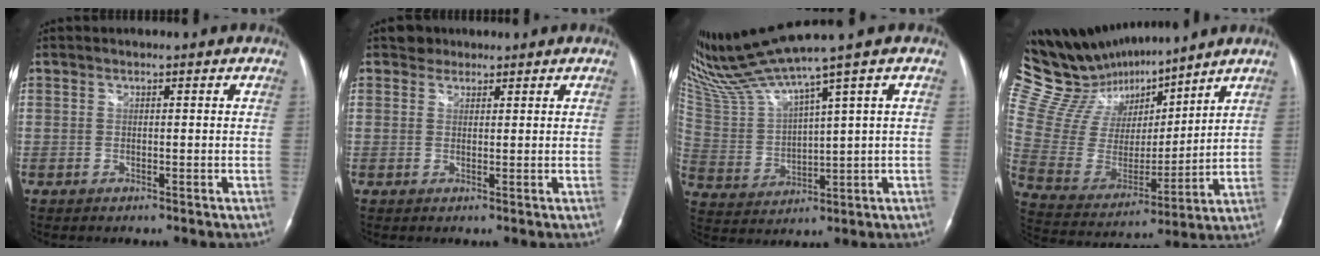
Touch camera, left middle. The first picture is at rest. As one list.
[{"total": 1.8, "force": [1.4, 1.2, -0.2], "torque": [0.006, 0.006, 0.018]}, {"total": 11.2, "force": [9.3, -2.1, 5.9], "torque": [-0.129, -0.002, 0.192]}, {"total": 18.2, "force": [16.4, 4.7, 6.4], "torque": [-0.130, 0.009, 0.306]}]